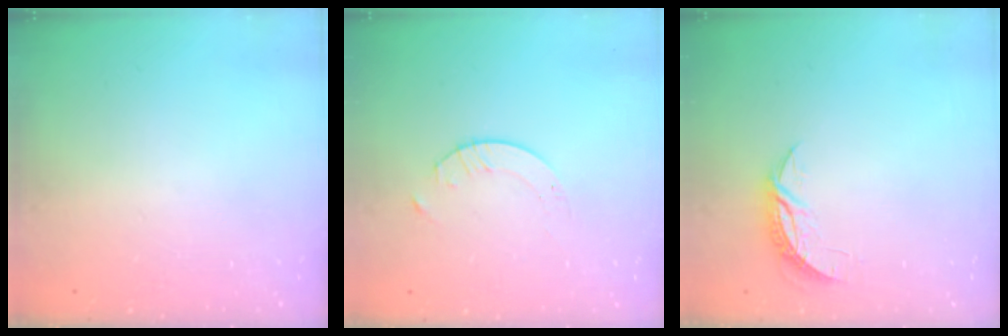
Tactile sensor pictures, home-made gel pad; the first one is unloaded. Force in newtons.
{"total": 1.7, "press": 1.7, "slide": 0.2}
{"total": 5.2, "press": 5.2, "slide": 0.3}